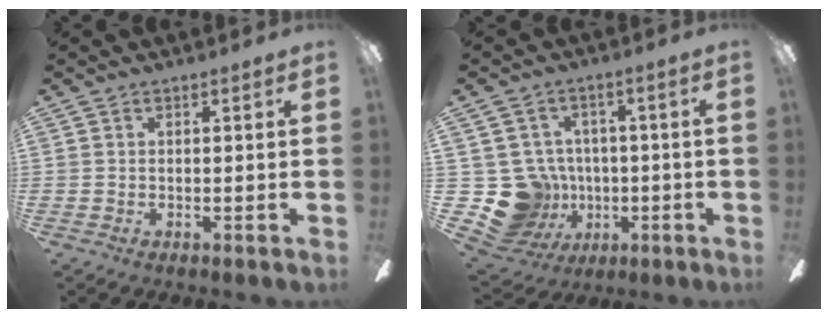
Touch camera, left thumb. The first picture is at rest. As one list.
[{"total": 14.3, "force": [-2.6, 13.1, 5.0], "torque": [-0.143, 0.009, -0.026]}]